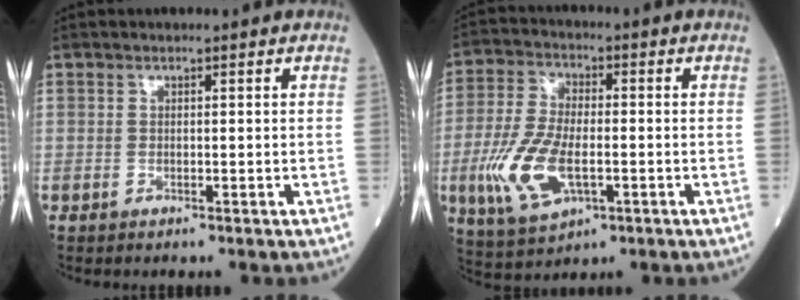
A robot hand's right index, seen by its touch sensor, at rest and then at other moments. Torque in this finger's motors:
{"motor_torque": [0.94, -0.29, 0.44, 0.21]}